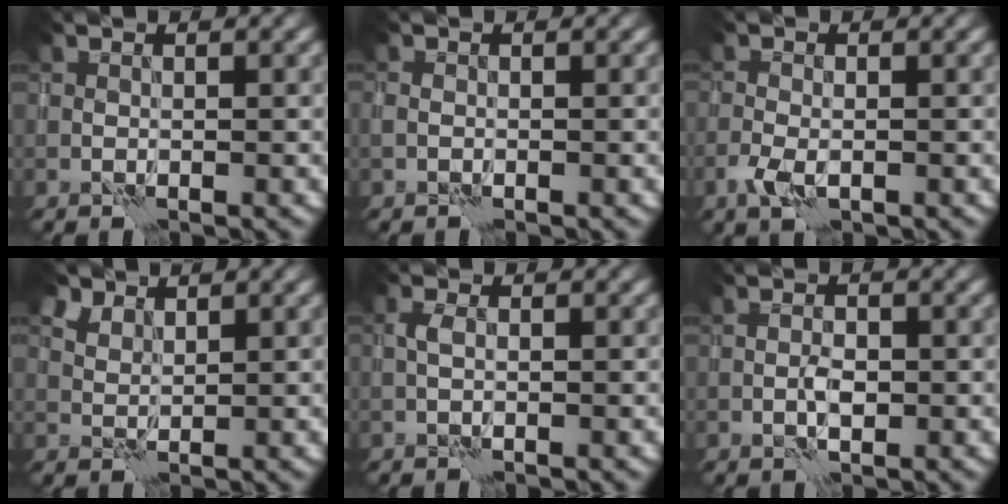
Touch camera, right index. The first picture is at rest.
{"total": 0.6, "force": [-0.4, 0.5, 0.1], "torque": [-0.001, 0.001, -0.010]}
{"total": 2.0, "force": [-0.9, 1.0, 1.4], "torque": [-0.033, -0.005, -0.021]}
{"total": 3.1, "force": [2.6, 1.5, 0.8], "torque": [-0.021, -0.003, 0.053]}
{"total": 0.9, "force": [-0.1, 0.5, 0.8], "torque": [-0.014, 0.004, -0.005]}
{"total": 1.2, "force": [-0.1, 0.7, 1.0], "torque": [-0.017, 0.000, -0.002]}